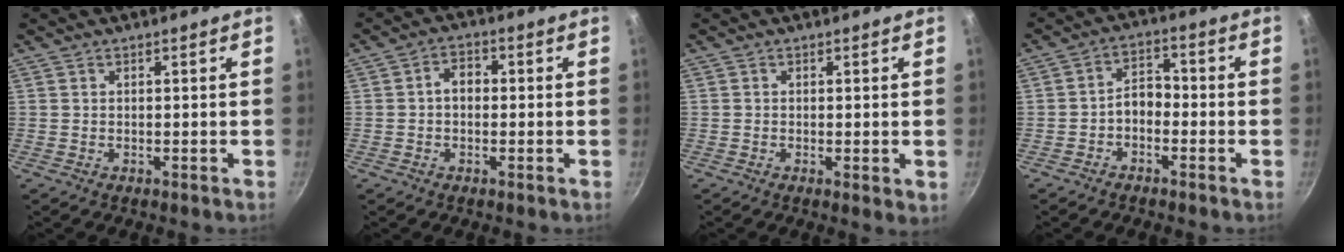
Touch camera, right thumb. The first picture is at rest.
{"total": 3.8, "force": [-0.1, 2.7, 2.6], "torque": [-0.031, 0.016, -0.010]}
{"total": 2.3, "force": [-0.3, 0.6, 2.2], "torque": [-0.040, -0.009, -0.008]}
{"total": 4.8, "force": [-1.7, 3.2, 3.2], "torque": [-0.040, 0.030, -0.041]}